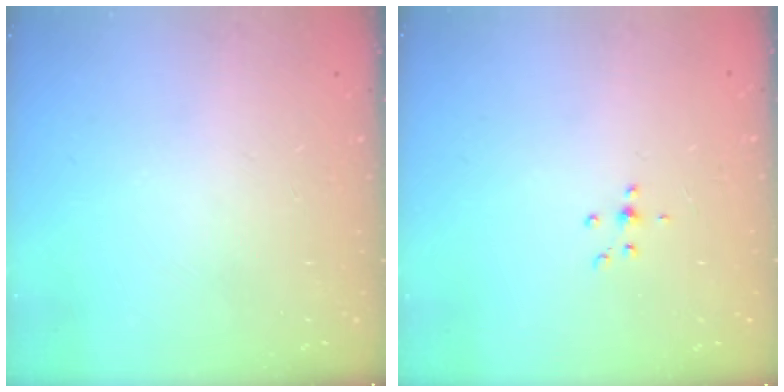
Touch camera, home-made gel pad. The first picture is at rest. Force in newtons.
{"total": 3.7, "press": 3.7, "slide": 0.7}